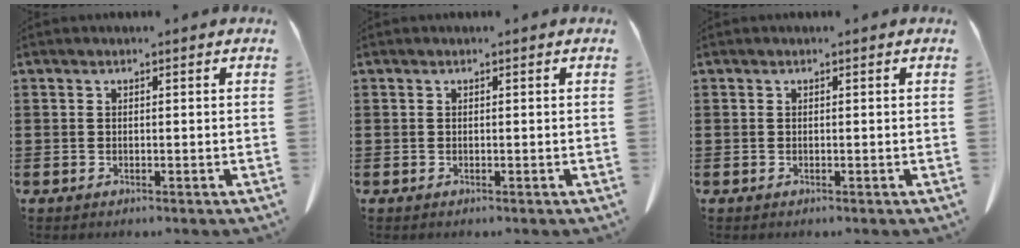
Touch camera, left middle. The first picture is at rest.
{"total": 0.0}
{"total": 0.0}